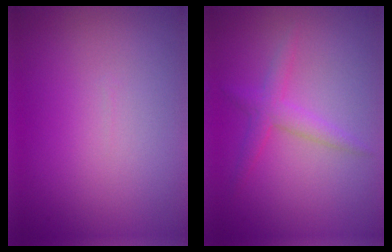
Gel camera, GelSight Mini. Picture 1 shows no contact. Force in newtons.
{"total": 2.0, "press": 2.0, "slide": 0.1}